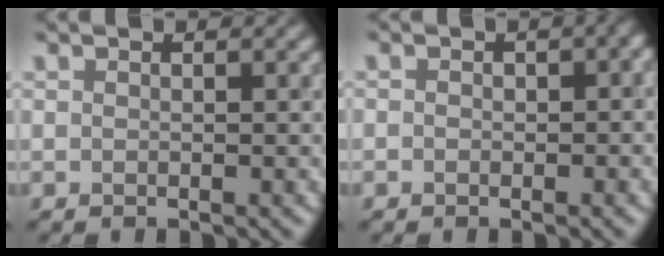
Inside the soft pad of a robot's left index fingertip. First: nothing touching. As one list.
[{"total": 3.0, "force": [-0.2, 2.0, 2.2], "torque": [-0.014, -0.001, -0.002]}]